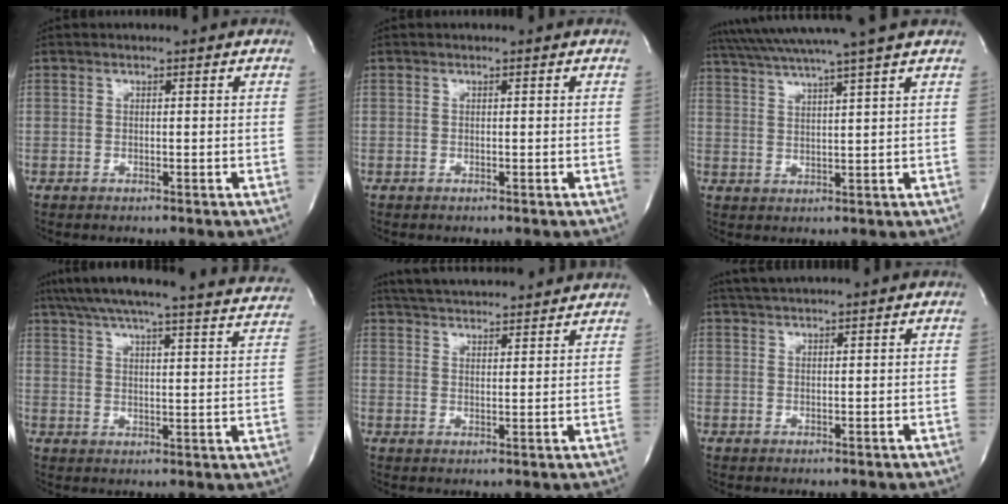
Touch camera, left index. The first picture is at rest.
{"total": 0.0}
{"total": 13.0, "force": [11.1, -1.9, 6.5], "torque": [-0.120, 0.008, 0.164]}
{"total": 31.2, "force": [28.6, 2.4, 12.3], "torque": [-0.206, -0.054, 0.350]}
{"total": 15.8, "force": [14.7, 2.1, 5.5], "torque": [-0.095, 0.033, 0.212]}
{"total": 3.5, "force": [3.2, -0.3, 1.4], "torque": [-0.022, 0.022, 0.059]}